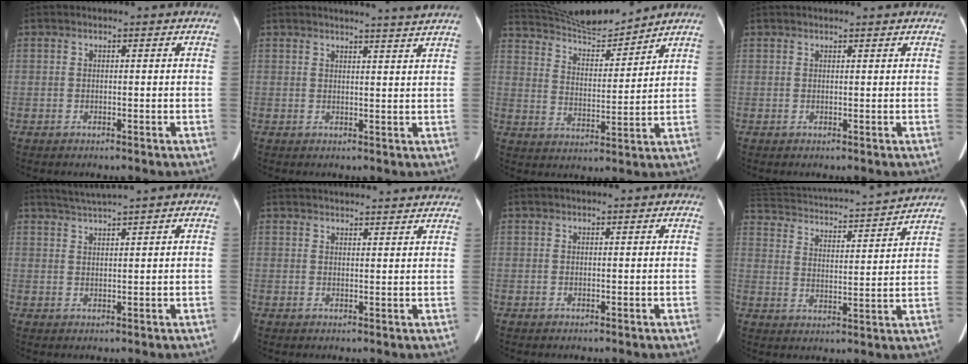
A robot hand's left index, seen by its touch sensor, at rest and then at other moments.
{"total": 6.2, "force": [5.6, -1.5, 2.0], "torque": [-0.029, -0.008, 0.058]}
{"total": 12.1, "force": [11.7, 0.3, 3.0], "torque": [-0.065, 0.002, 0.206]}
{"total": 2.4, "force": [2.3, 0.1, 0.7], "torque": [-0.011, 0.021, 0.030]}
{"total": 3.2, "force": [2.8, -1.3, 0.8], "torque": [-0.019, 0.006, 0.059]}
{"total": 15.4, "force": [14.7, 1.6, 4.3], "torque": [-0.063, 0.030, 0.185]}
{"total": 2.3, "force": [2.2, 0.3, 0.9], "torque": [-0.012, 0.020, 0.028]}
{"total": 17.2, "force": [16.0, 0.8, 6.2], "torque": [-0.120, -0.004, 0.235]}